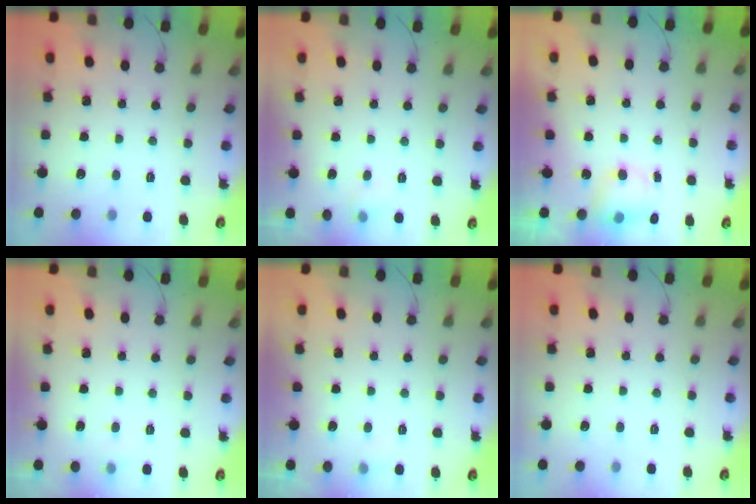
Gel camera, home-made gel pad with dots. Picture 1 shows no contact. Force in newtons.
{"total": 4.9, "press": 4.7, "slide": 1.5}
{"total": 5.1, "press": 5.0, "slide": 0.7}
{"total": 3.1, "press": 2.8, "slide": 1.2}
{"total": 8.0, "press": 4.1, "slide": 6.9}
{"total": 0.0}